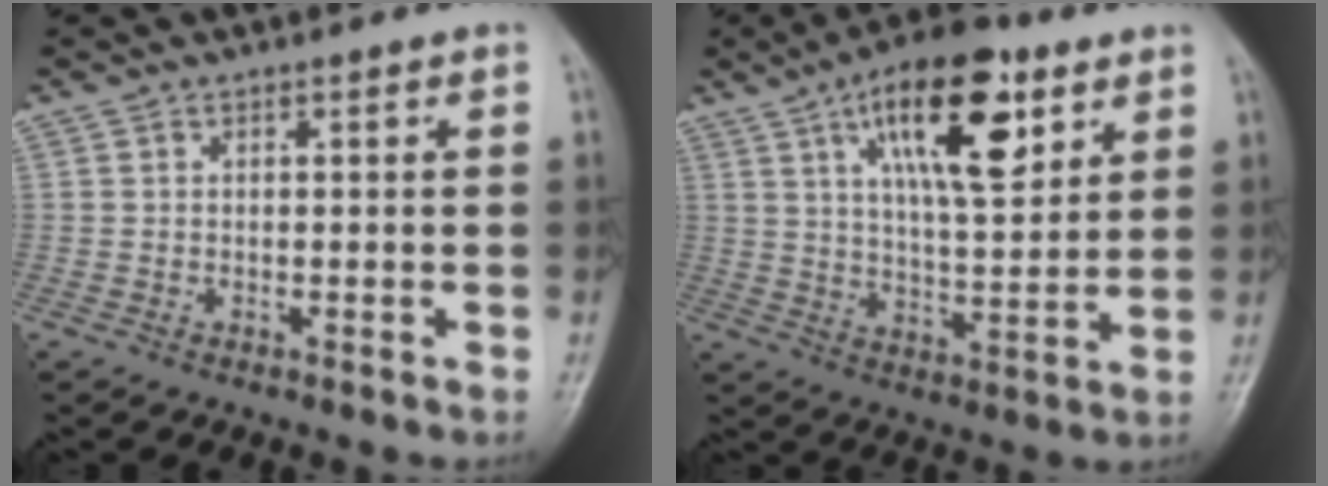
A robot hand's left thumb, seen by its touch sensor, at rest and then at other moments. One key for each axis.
{"total": 17.1, "fx": 8.0, "fy": 6.8, "fz": 13.5, "tx": -0.185, "ty": -0.027, "tz": 0.128}